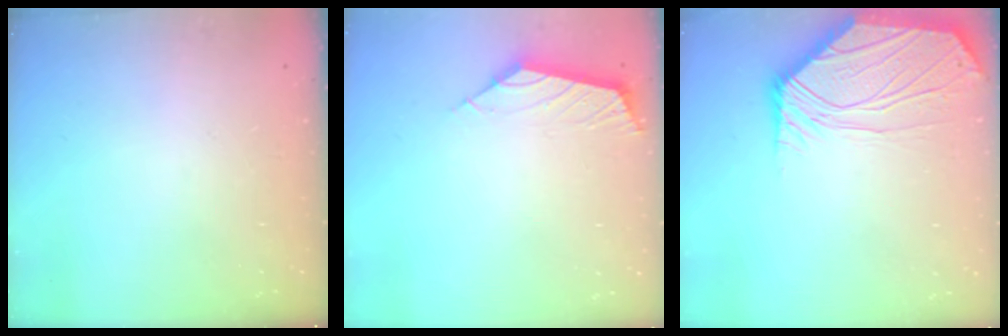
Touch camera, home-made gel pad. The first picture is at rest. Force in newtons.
{"total": 2.8, "press": 2.7, "slide": 0.7}
{"total": 5.2, "press": 5.1, "slide": 0.9}